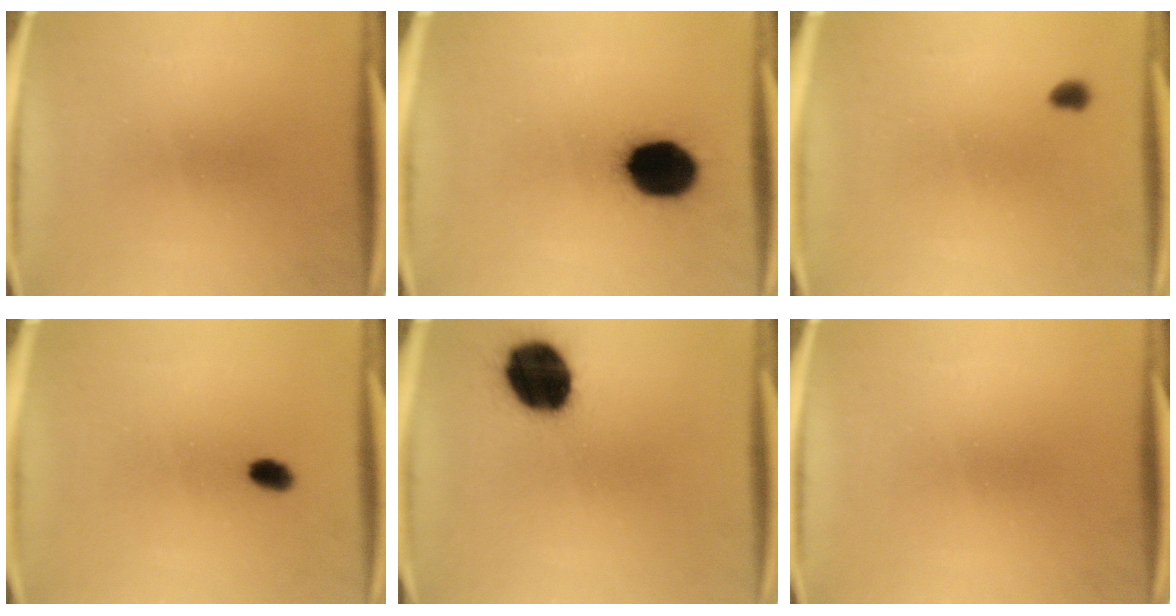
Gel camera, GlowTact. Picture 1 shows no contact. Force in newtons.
{"total": 15.6}
{"total": 1.3}
{"total": 2.5}
{"total": 16.8}
{"total": 0.0}